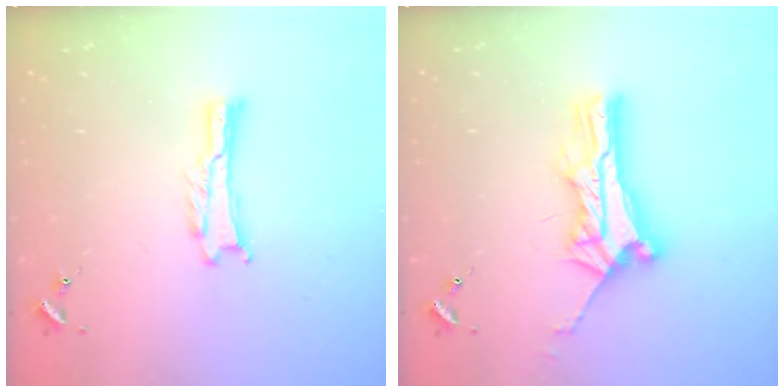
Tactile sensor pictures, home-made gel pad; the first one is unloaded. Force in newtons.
{"total": 7.4, "press": 7.4, "slide": 0.6}